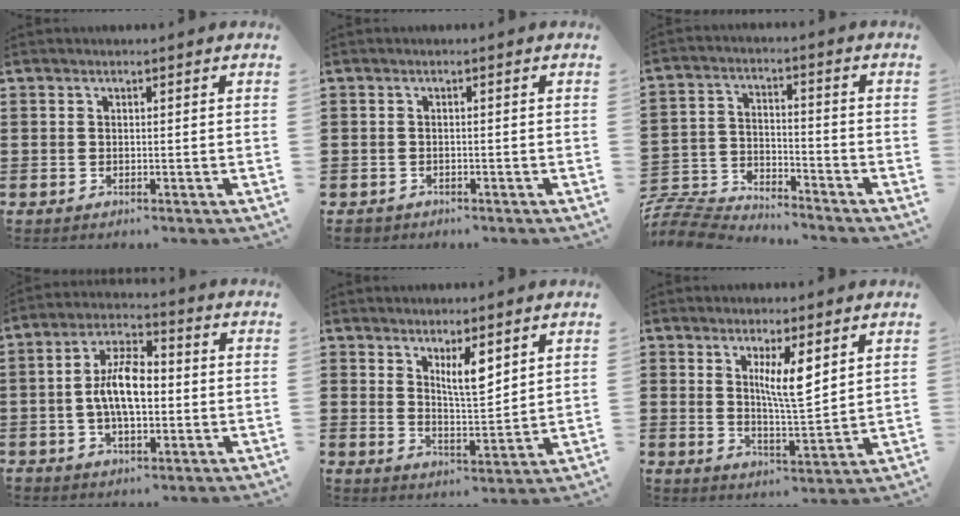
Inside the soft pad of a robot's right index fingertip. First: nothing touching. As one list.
[{"total": 0.9, "force": [-0.8, 0.5, 0.0], "torque": [-0.004, 0.000, -0.018]}, {"total": 7.6, "force": [-7.5, 1.1, 0.7], "torque": [-0.028, 0.012, -0.154]}, {"total": 8.0, "force": [-0.8, 3.6, 7.1], "torque": [-0.140, 0.009, -0.017]}, {"total": 5.7, "force": [3.5, 1.6, 4.3], "torque": [-0.076, -0.009, 0.056]}, {"total": 6.5, "force": [3.0, 1.2, 5.6], "torque": [-0.101, -0.007, 0.046]}]